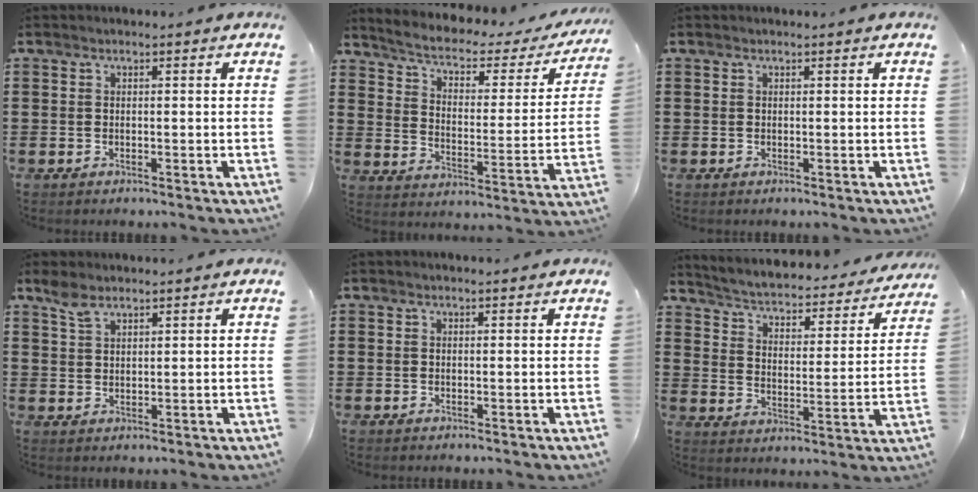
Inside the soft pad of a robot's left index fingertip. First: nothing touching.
{"total": 3.3, "force": [2.2, 1.3, 2.1], "torque": [-0.058, -0.022, 0.026]}
{"total": 0.0}
{"total": 3.0, "force": [2.4, 1.2, 1.4], "torque": [-0.034, 0.002, 0.045]}
{"total": 0.0}
{"total": 2.7, "force": [2.4, 0.3, 1.1], "torque": [-0.039, -0.030, 0.029]}